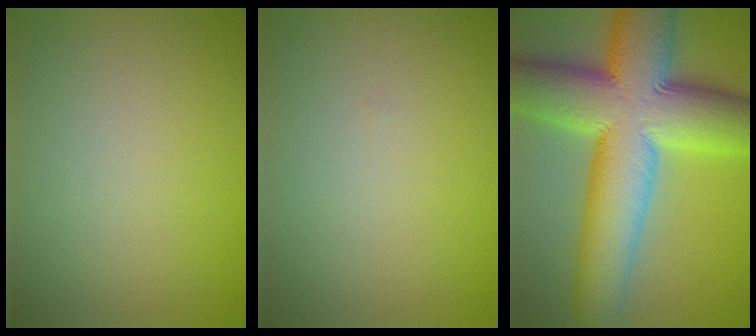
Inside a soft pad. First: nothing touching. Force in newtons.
{"total": 0.0}
{"total": 15.9, "press": 15.9, "slide": 0.6}